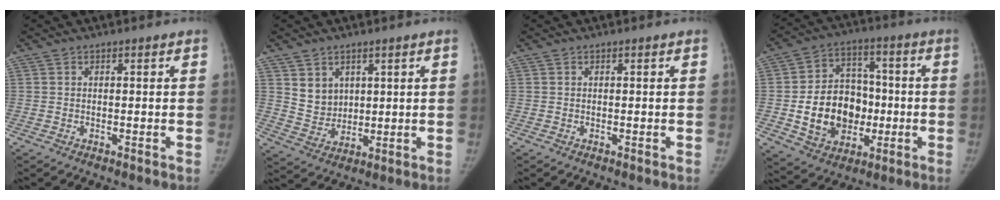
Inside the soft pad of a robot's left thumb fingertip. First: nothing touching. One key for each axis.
{"total": 6.1, "fx": 2.6, "fy": 5.0, "fz": 2.2, "tx": -0.015, "ty": -0.023, "tz": 0.061}
{"total": 0.0}
{"total": 17.1, "fx": -2.7, "fy": 13.3, "fz": 10.4, "tx": -0.127, "ty": 0.028, "tz": -0.032}